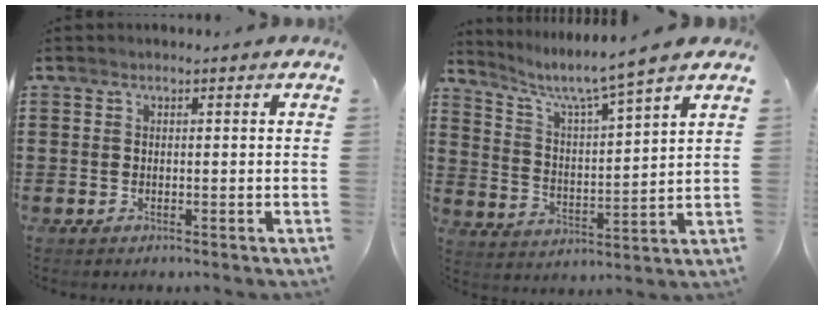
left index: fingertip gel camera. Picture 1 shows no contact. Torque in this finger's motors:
{"motor_torque": [0.97, -1.17, 0.12, 0.03]}